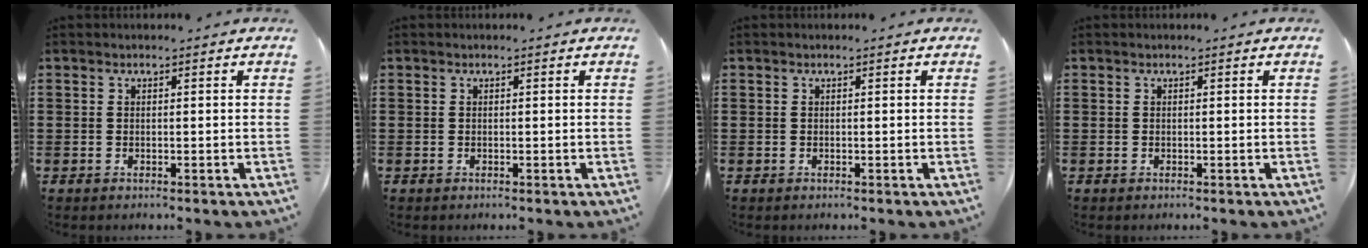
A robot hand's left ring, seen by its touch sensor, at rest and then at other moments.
{"total": 0.0}
{"total": 0.0}
{"total": 0.0}